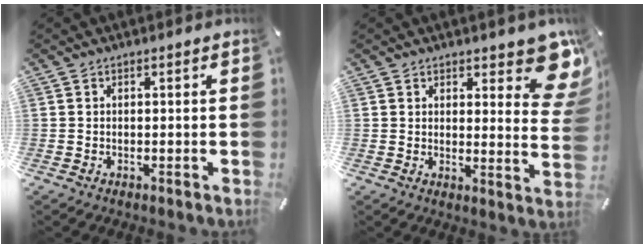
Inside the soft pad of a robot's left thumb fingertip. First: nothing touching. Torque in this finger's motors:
{"motor_torque": [0.54, -0.03, 0.40, 0.06, 0.05]}